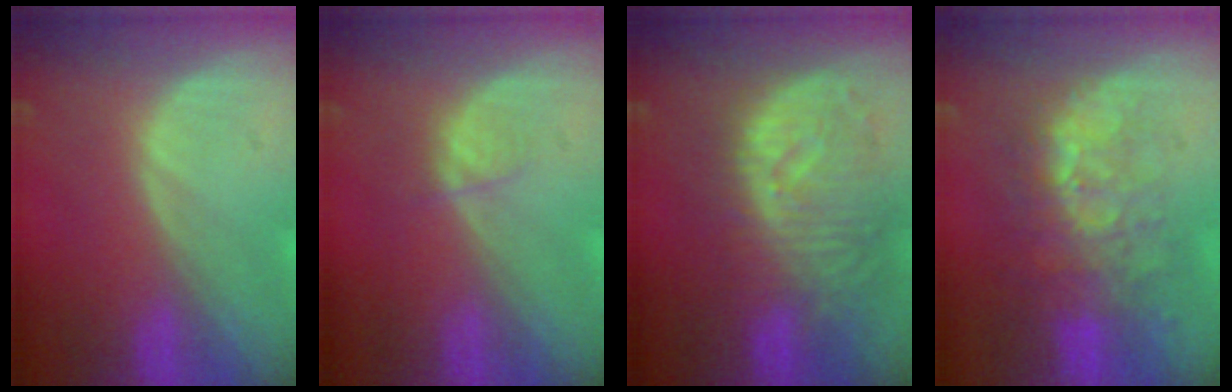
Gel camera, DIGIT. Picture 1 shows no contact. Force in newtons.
{"total": 1.2, "press": 1.2, "slide": 0.2}
{"total": 10.9, "press": 9.6, "slide": 5.1}
{"total": 10.1, "press": 8.6, "slide": 5.3}